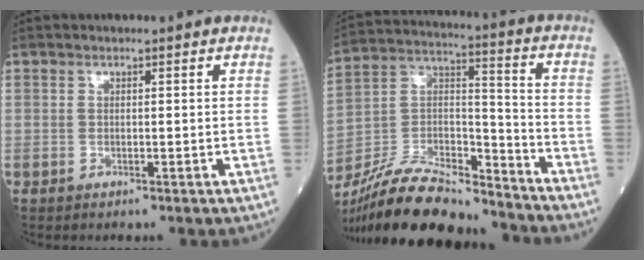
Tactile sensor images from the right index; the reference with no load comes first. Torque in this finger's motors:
{"motor_torque": [0.56, -0.96, 0.03, -0.11]}